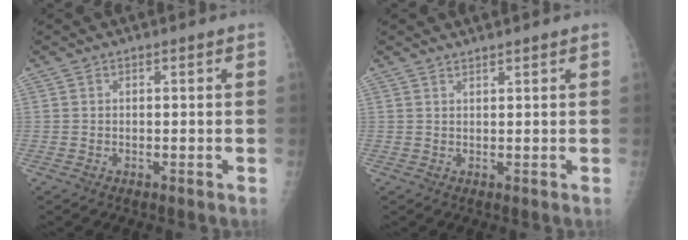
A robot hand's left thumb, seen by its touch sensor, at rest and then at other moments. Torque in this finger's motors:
{"motor_torque": [-0.09, -0.16, -0.08, 0.14, -0.04]}